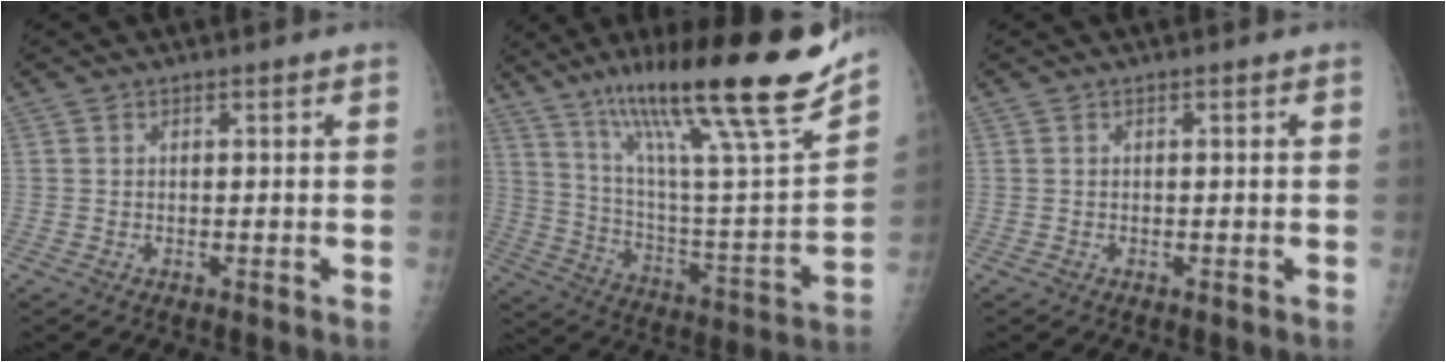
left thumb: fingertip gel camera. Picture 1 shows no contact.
{"total": 28.9, "force": [18.9, 3.6, 21.6], "torque": [-0.332, -0.054, 0.316]}
{"total": 0.0}